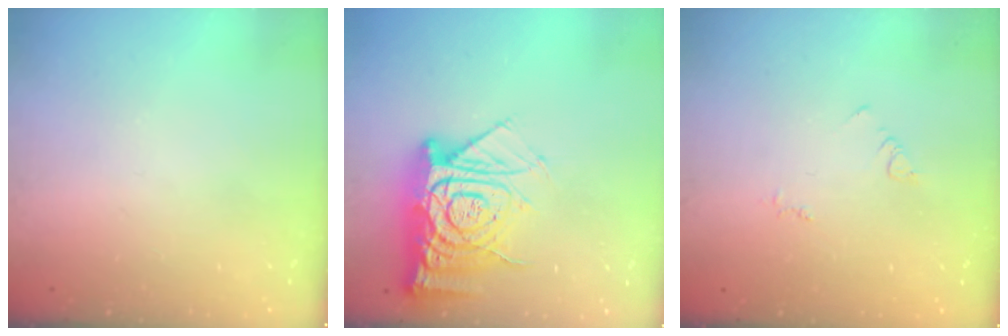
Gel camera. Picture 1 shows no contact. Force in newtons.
{"total": 17.2, "press": 17.2, "slide": 1.7}
{"total": 2.9, "press": 2.9, "slide": 0.4}